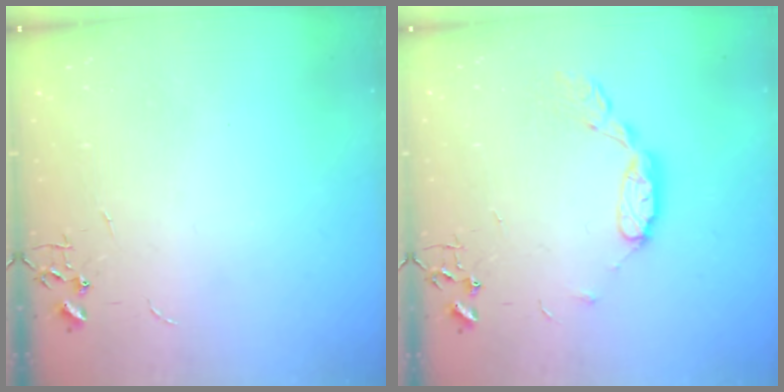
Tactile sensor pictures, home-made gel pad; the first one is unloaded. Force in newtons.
{"total": 8.7, "press": 8.7, "slide": 0.1}